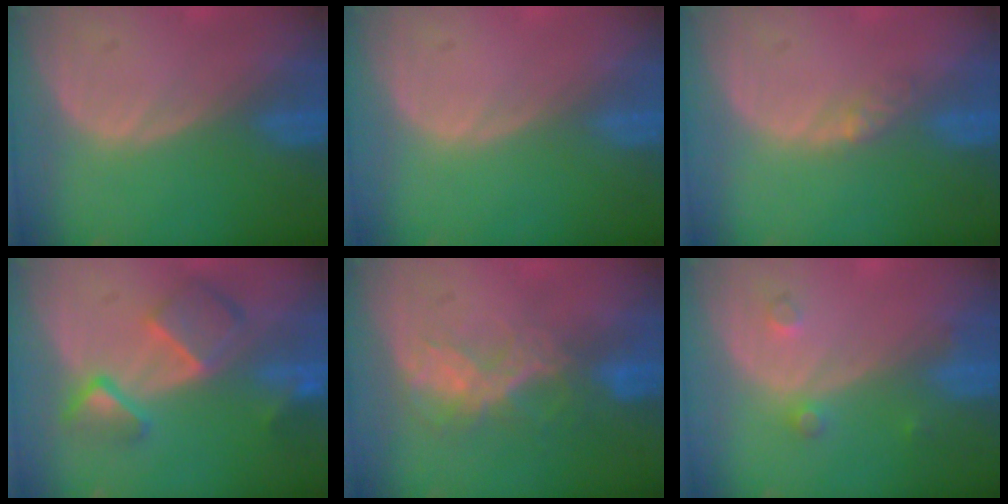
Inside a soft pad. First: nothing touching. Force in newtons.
{"total": 0.0}
{"total": 2.2, "press": 1.7, "slide": 1.3}
{"total": 7.9, "press": 6.8, "slide": 4.1}
{"total": 6.8, "press": 5.8, "slide": 3.4}
{"total": 2.0, "press": 2.0, "slide": 0.2}